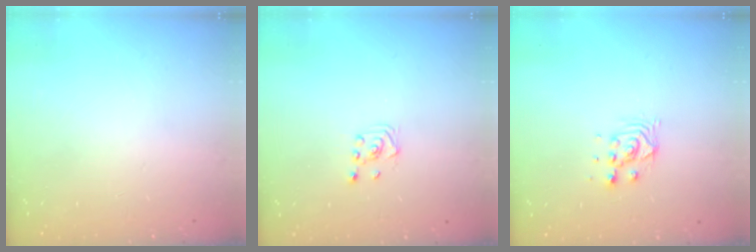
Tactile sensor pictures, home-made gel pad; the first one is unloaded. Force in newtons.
{"total": 2.3, "press": 2.2, "slide": 0.8}
{"total": 5.5, "press": 5.5, "slide": 0.3}